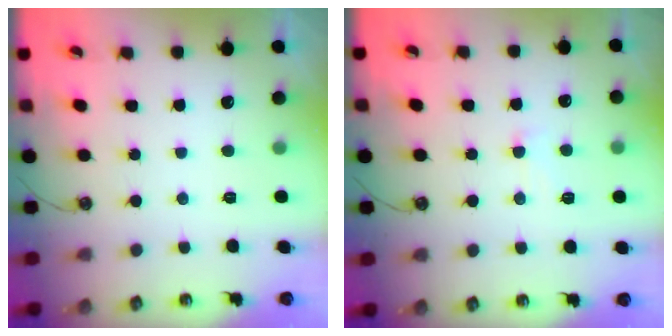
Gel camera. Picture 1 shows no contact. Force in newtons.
{"total": 0.8, "press": 0.2, "slide": 0.8}